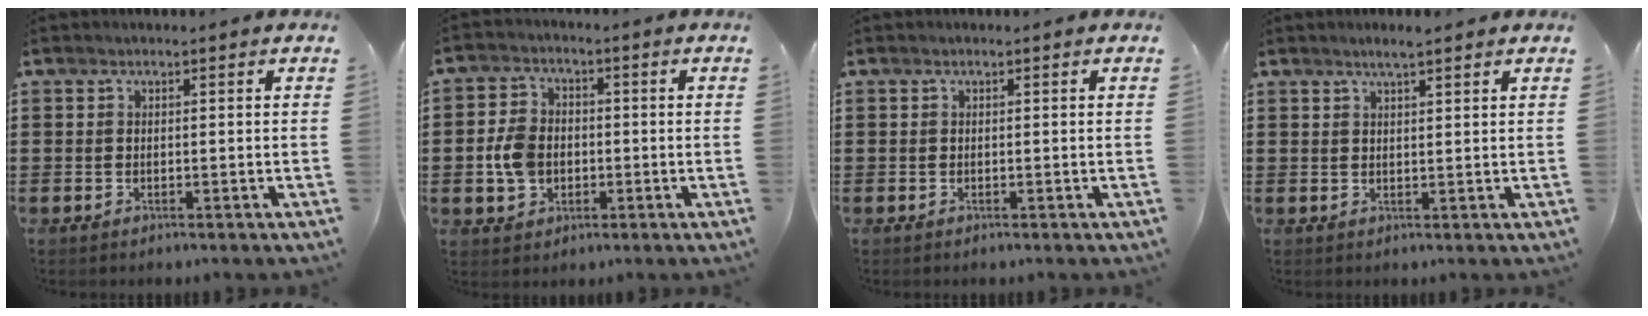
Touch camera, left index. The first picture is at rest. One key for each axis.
{"total": 5.8, "fx": -0.9, "fy": 4.5, "fz": 3.5, "tx": -0.092, "ty": 0.005, "tz": -0.021}
{"total": 0.0}
{"total": 2.3, "fx": 1.9, "fy": 0.1, "fz": 1.3, "tx": -0.027, "ty": 0.003, "tz": 0.034}